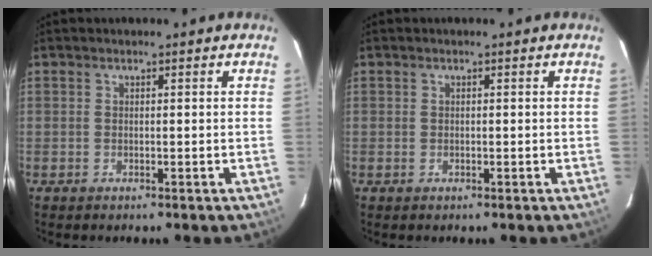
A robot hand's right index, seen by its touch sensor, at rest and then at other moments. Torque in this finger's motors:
{"motor_torque": [0.20, 0.12, 0.00, 0.01]}